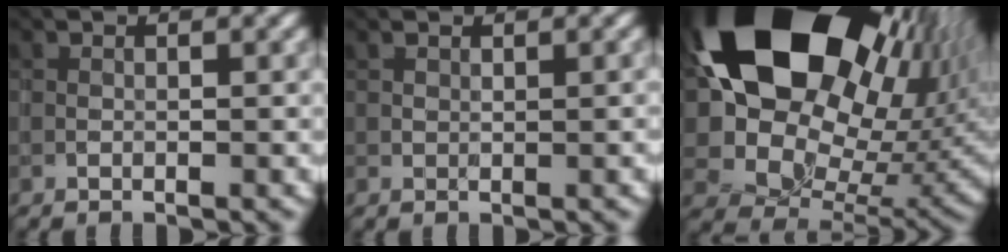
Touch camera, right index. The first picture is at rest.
{"total": 1.0, "force": [0.5, 0.5, 0.7], "torque": [-0.012, 0.001, 0.011]}
{"total": 20.7, "force": [8.6, 13.6, 13.1], "torque": [-0.237, -0.018, 0.176]}